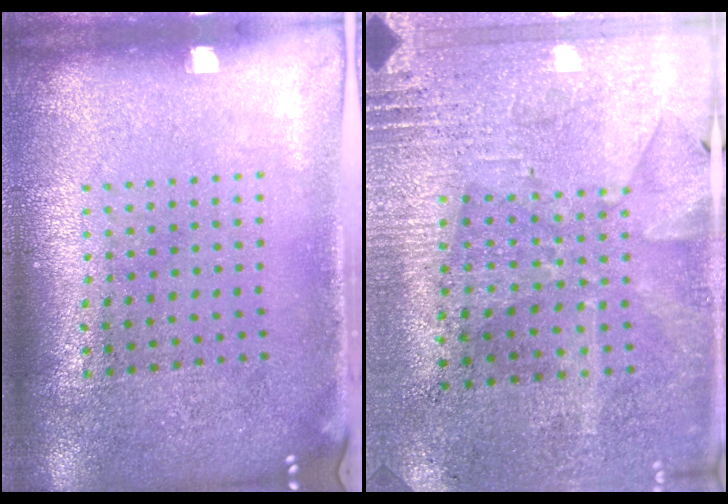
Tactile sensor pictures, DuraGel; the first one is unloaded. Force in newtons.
{"total": 2.8, "press": 2.5, "slide": 1.1}